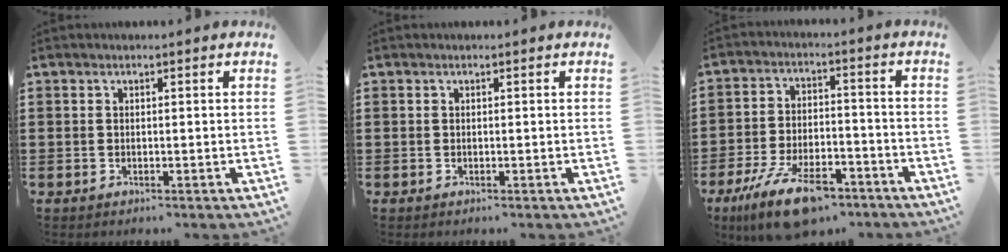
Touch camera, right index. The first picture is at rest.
{"total": 0.0}
{"total": 11.6, "force": [-8.1, 4.1, 7.3], "torque": [-0.148, 0.021, -0.150]}